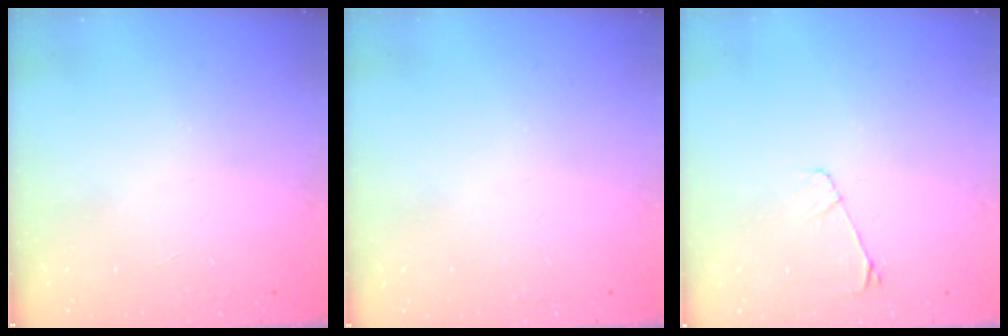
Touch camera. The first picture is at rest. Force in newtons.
{"total": 2.7, "press": 2.6, "slide": 0.5}
{"total": 5.4, "press": 5.4, "slide": 0.6}